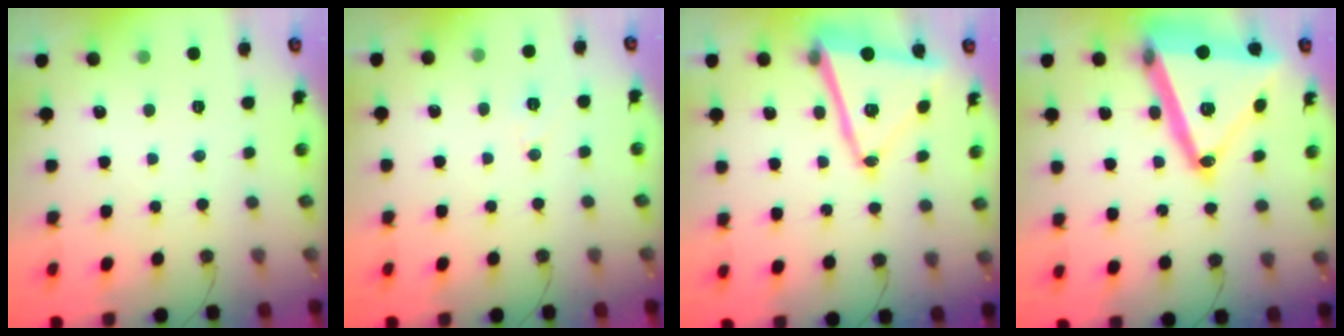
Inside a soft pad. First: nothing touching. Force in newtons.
{"total": 7.4, "press": 6.0, "slide": 4.5}
{"total": 14.3, "press": 14.1, "slide": 2.3}
{"total": 29.4, "press": 29.1, "slide": 4.1}